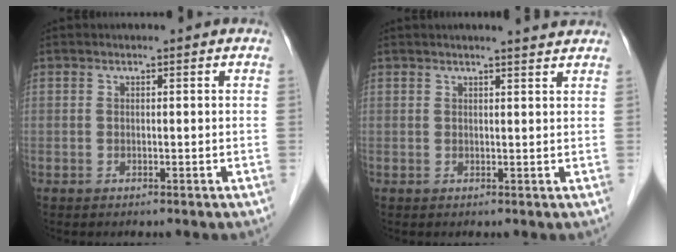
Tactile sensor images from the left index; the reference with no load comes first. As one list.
[{"total": 3.1, "force": [2.9, -0.1, 1.0], "torque": [-0.016, 0.004, 0.032]}]